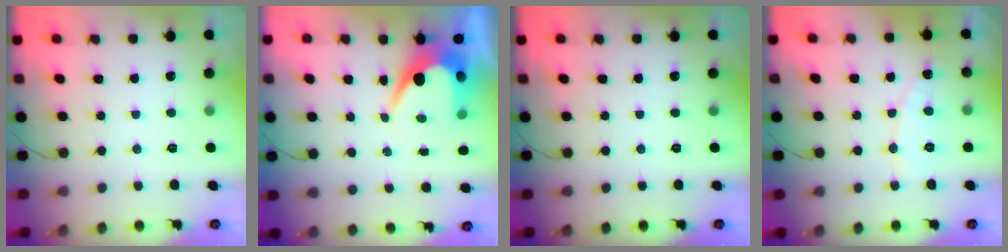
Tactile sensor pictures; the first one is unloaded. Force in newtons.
{"total": 6.7, "press": 6.6, "slide": 0.5}
{"total": 0.0}
{"total": 5.9, "press": 5.9, "slide": 0.1}